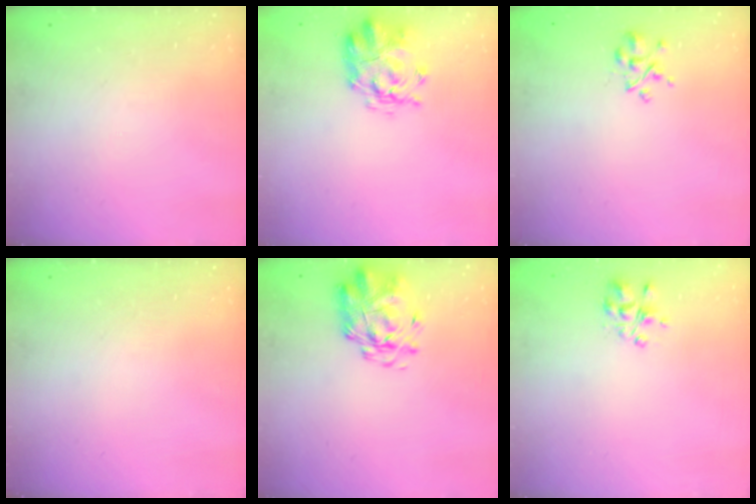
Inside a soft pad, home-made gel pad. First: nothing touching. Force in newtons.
{"total": 3.8, "press": 3.4, "slide": 1.7}
{"total": 3.6, "press": 3.3, "slide": 1.3}
{"total": 0.0}
{"total": 2.9, "press": 2.8, "slide": 0.7}
{"total": 3.5, "press": 3.5, "slide": 0.2}